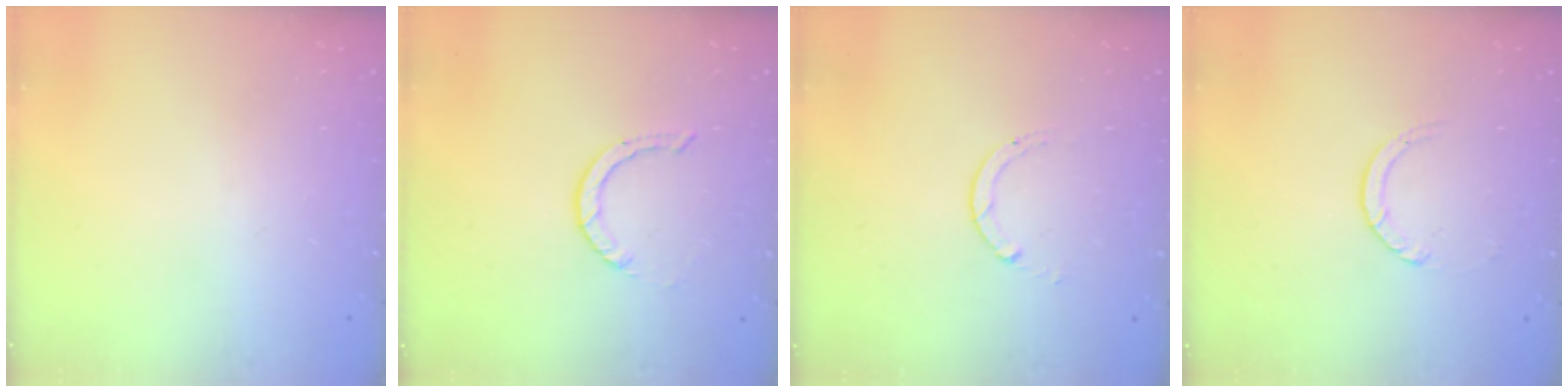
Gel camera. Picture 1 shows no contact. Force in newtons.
{"total": 0.9, "press": 0.9, "slide": 0.1}
{"total": 0.8, "press": 0.7, "slide": 0.1}
{"total": 2.4, "press": 2.4, "slide": 0.2}